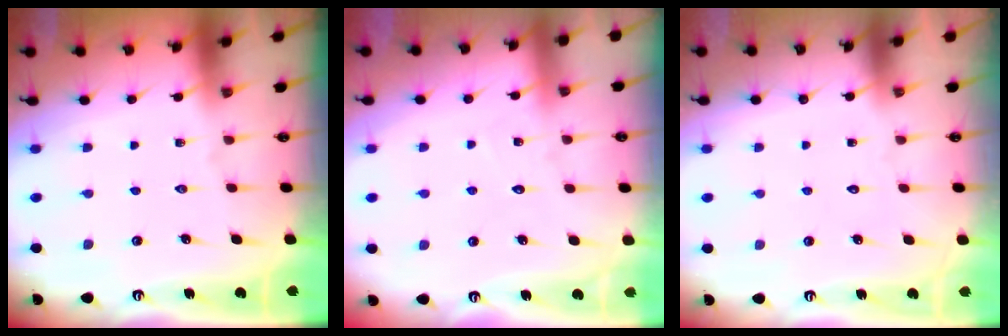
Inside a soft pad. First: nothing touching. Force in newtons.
{"total": 3.2, "press": 3.2, "slide": 0.3}
{"total": 1.5, "press": 1.5, "slide": 0.0}